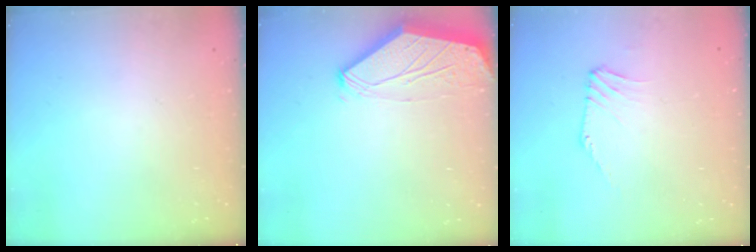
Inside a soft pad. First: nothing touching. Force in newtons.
{"total": 0.0}
{"total": 0.0}